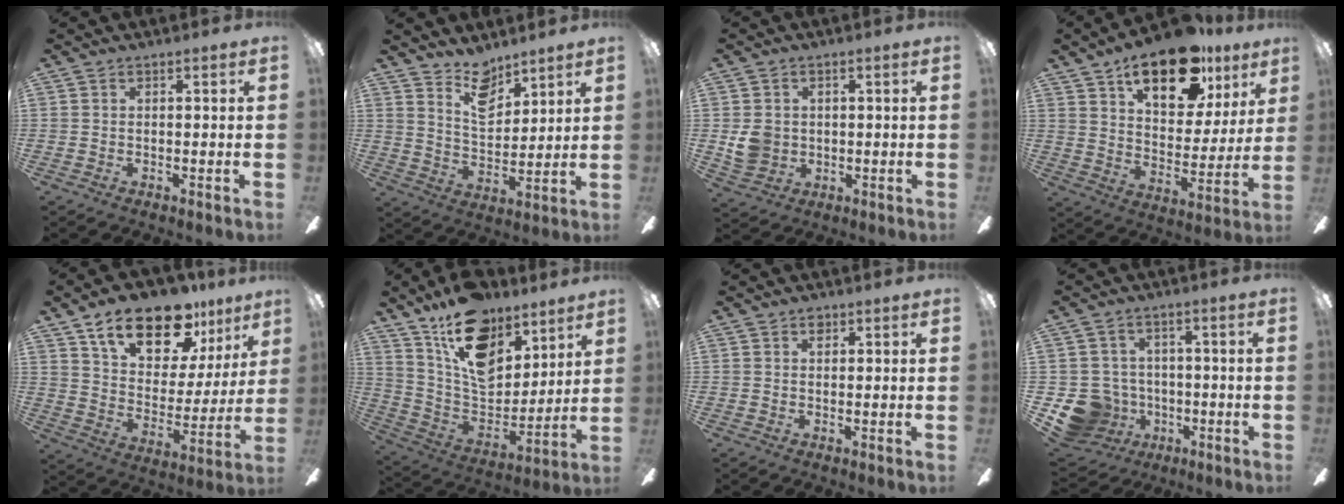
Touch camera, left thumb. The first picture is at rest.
{"total": 9.9, "force": [7.9, 4.8, 3.8], "torque": [-0.061, -0.043, 0.145]}
{"total": 5.8, "force": [0.3, 5.3, 2.3], "torque": [-0.040, 0.008, 0.009]}
{"total": 21.0, "force": [13.5, 10.0, 12.6], "torque": [-0.187, -0.065, 0.228]}
{"total": 19.6, "force": [13.7, 9.3, 10.6], "torque": [-0.176, -0.076, 0.239]}
{"total": 19.6, "force": [12.6, 11.2, 10.1], "torque": [-0.173, -0.080, 0.230]}
{"total": 1.5, "force": [0.8, 0.9, 0.8], "torque": [-0.001, -0.004, 0.011]}
{"total": 10.7, "force": [-3.9, 9.4, 3.3], "torque": [-0.110, 0.023, -0.063]}